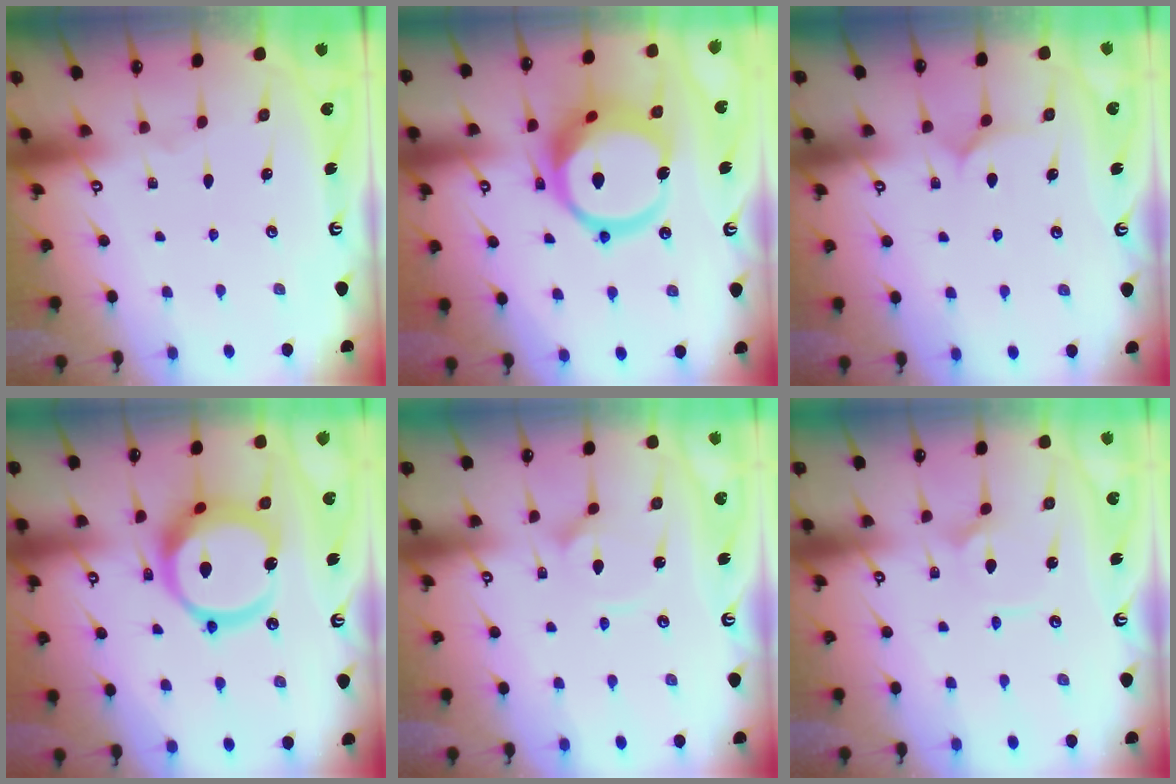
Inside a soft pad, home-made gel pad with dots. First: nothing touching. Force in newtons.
{"total": 17.3, "press": 17.1, "slide": 2.3}
{"total": 6.9, "press": 6.8, "slide": 0.6}
{"total": 16.3, "press": 16.2, "slide": 1.8}
{"total": 4.3, "press": 4.3, "slide": 0.5}
{"total": 2.7, "press": 2.7, "slide": 0.4}